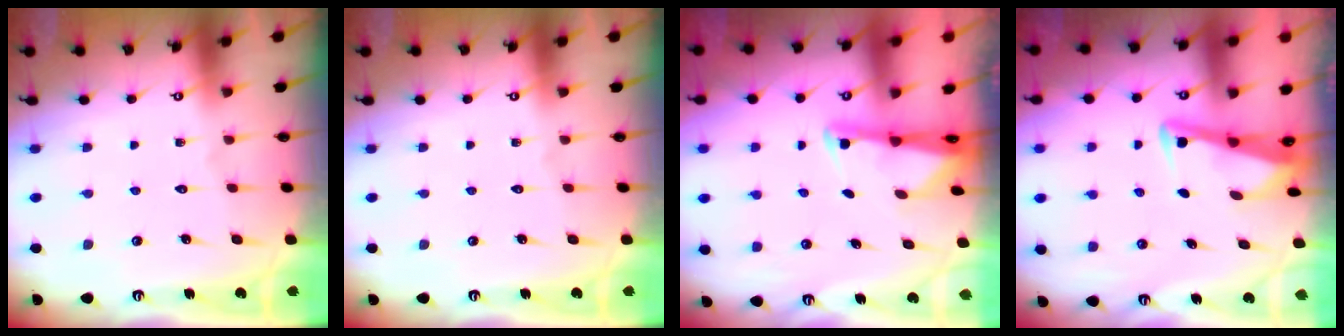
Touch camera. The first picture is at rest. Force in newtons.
{"total": 0.0}
{"total": 1.9, "press": 1.9, "slide": 0.3}
{"total": 3.3, "press": 3.3, "slide": 0.4}